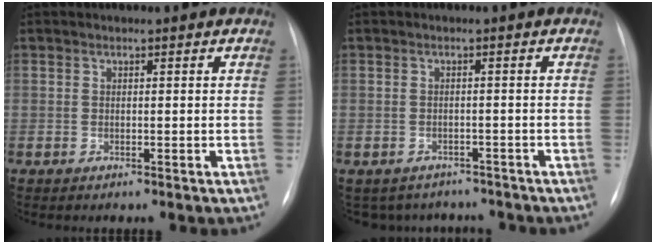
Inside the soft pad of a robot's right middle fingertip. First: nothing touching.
{"total": 7.2, "force": [-6.4, 3.3, 0.4], "torque": [0.000, 0.016, -0.074]}